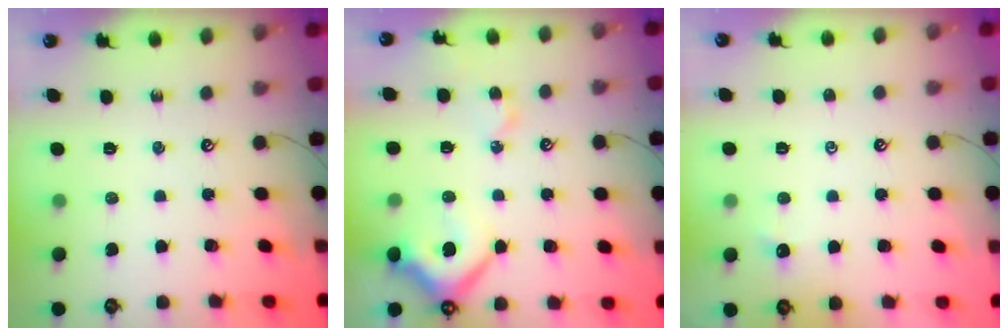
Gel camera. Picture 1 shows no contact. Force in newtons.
{"total": 9.9, "press": 9.8, "slide": 1.4}
{"total": 0.7, "press": 0.6, "slide": 0.3}